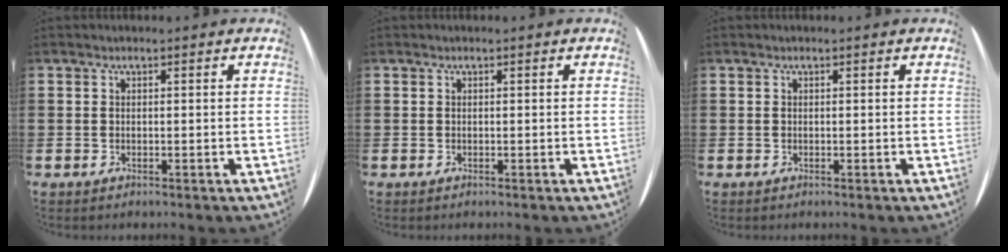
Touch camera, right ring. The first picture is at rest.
{"total": 0.0}
{"total": 0.0}